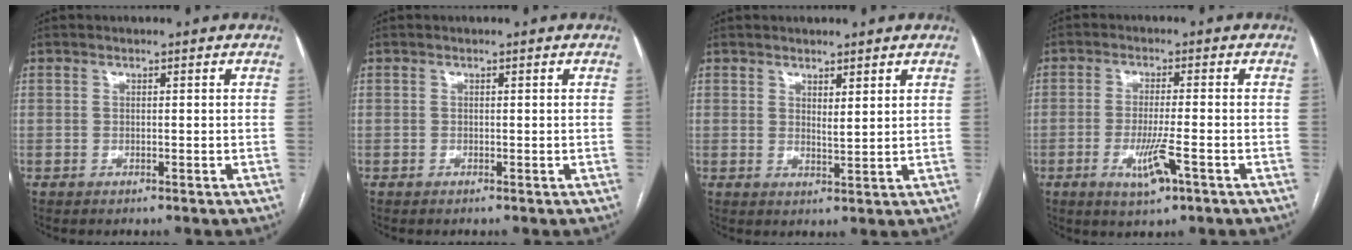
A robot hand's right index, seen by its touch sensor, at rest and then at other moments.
{"total": 0.0}
{"total": 2.0, "force": [1.4, 0.1, 1.4], "torque": [-0.032, -0.010, 0.028]}
{"total": 8.6, "force": [-3.8, 0.8, 7.6], "torque": [-0.144, -0.018, -0.063]}